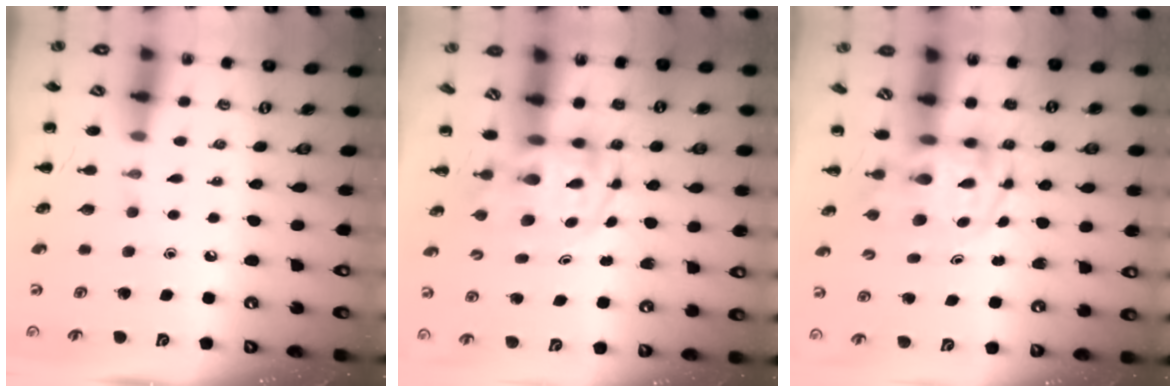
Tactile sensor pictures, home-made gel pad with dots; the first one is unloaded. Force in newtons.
{"total": 3.7, "press": 3.6, "slide": 0.7}
{"total": 3.9, "press": 3.8, "slide": 0.6}